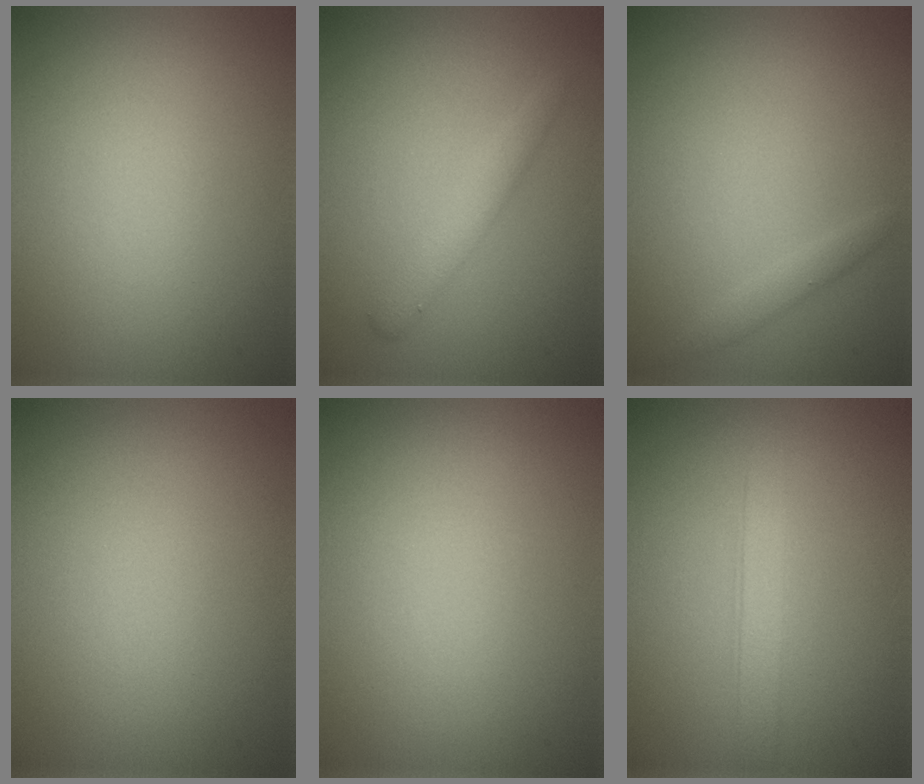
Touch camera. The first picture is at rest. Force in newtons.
{"total": 1.3, "press": 1.3, "slide": 0.2}
{"total": 1.0, "press": 1.0, "slide": 0.1}
{"total": 0.0}
{"total": 0.0}
{"total": 2.1, "press": 2.1, "slide": 0.1}